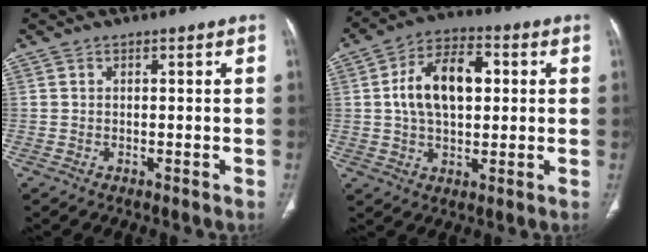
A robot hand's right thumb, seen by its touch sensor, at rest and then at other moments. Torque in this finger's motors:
{"motor_torque": [1.27, 1.55, 0.52, -0.49, 0.30]}